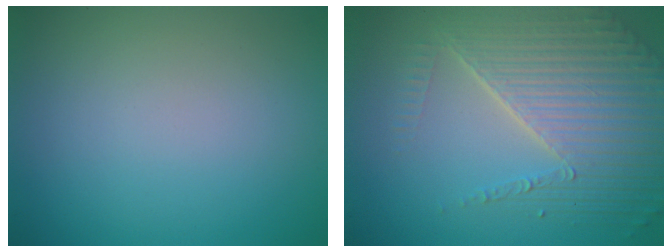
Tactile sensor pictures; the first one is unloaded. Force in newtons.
{"total": 6.9, "press": 5.0, "slide": 4.8}